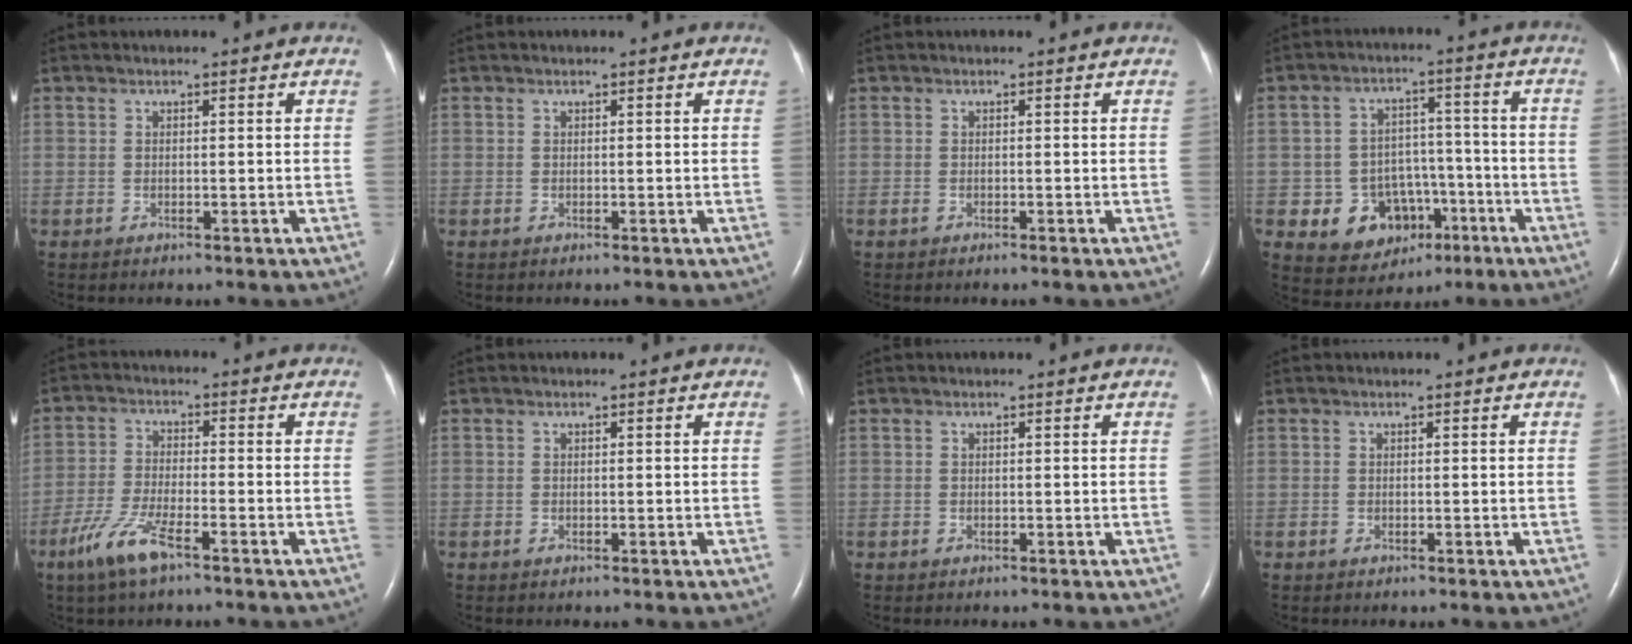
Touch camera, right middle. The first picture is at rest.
{"total": 0.0}
{"total": 0.5, "force": [-0.4, 0.0, 0.3], "torque": [-0.011, -0.001, -0.007]}
{"total": 9.2, "force": [-3.6, 7.8, 3.2], "torque": [-0.048, 0.027, -0.043]}
{"total": 7.0, "force": [-4.4, 1.2, 5.3], "torque": [-0.122, -0.012, -0.085]}
{"total": 0.0}
{"total": 0.0}
{"total": 0.0}